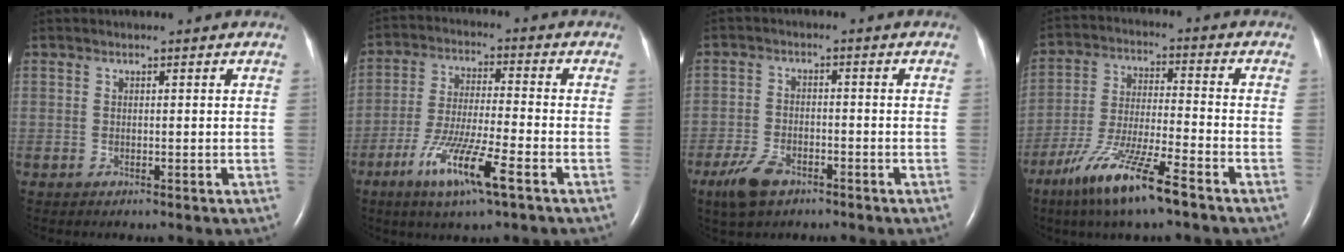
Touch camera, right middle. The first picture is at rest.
{"total": 10.7, "force": [-5.6, 0.7, 9.1], "torque": [-0.182, -0.020, -0.104]}
{"total": 5.7, "force": [-3.8, 2.7, 3.4], "torque": [-0.080, -0.005, -0.066]}
{"total": 12.6, "force": [-8.2, 0.9, 9.5], "torque": [-0.196, -0.031, -0.153]}